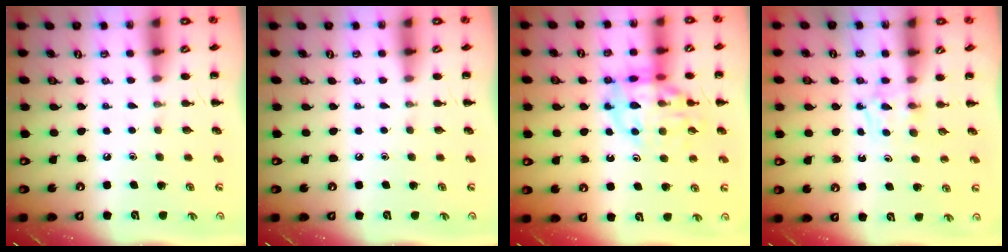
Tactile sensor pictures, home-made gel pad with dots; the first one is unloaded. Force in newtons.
{"total": 0.0}
{"total": 14.0, "press": 13.8, "slide": 2.1}
{"total": 3.2, "press": 2.8, "slide": 1.5}